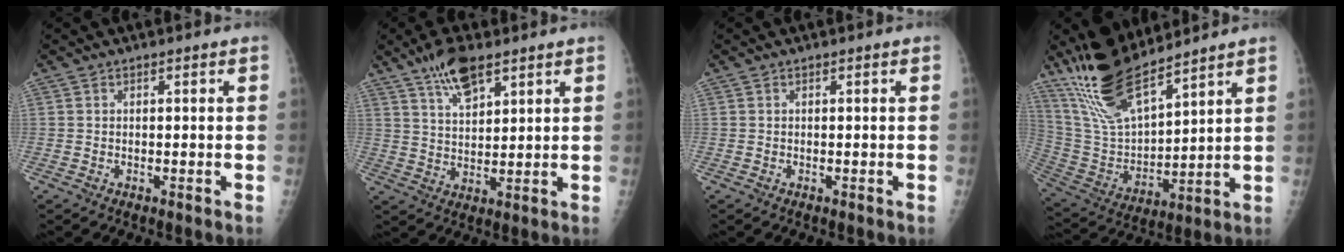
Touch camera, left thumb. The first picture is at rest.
{"total": 8.1, "force": [5.6, 2.9, 5.1], "torque": [-0.080, -0.024, 0.104]}
{"total": 0.0}
{"total": 15.9, "force": [13.4, 3.8, 7.7], "torque": [-0.131, -0.068, 0.274]}